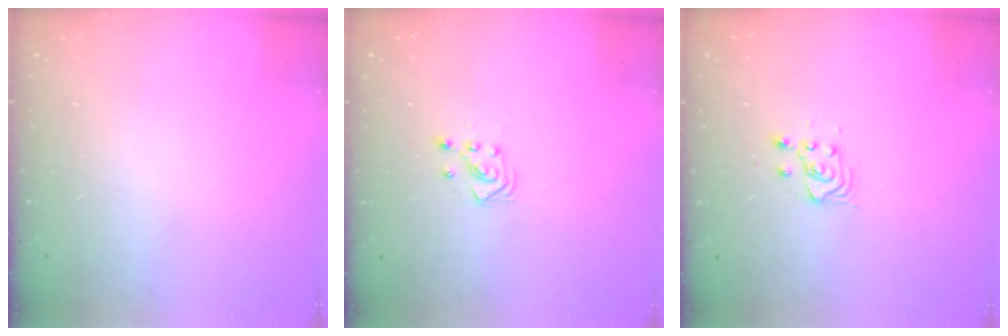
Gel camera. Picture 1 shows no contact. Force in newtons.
{"total": 3.2, "press": 3.2, "slide": 0.4}
{"total": 3.3, "press": 3.1, "slide": 1.1}